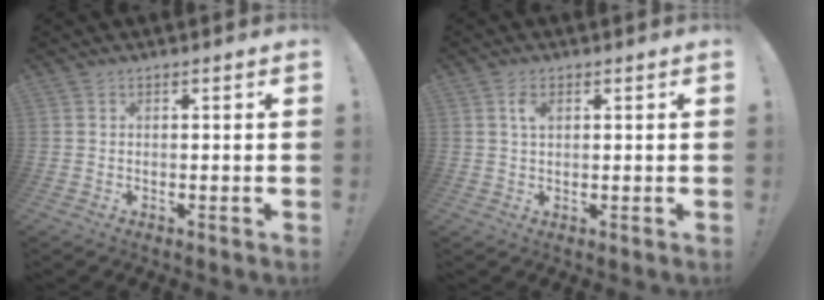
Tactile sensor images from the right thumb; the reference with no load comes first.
{"total": 3.0, "force": [1.1, 1.6, 2.3], "torque": [-0.032, -0.002, 0.015]}